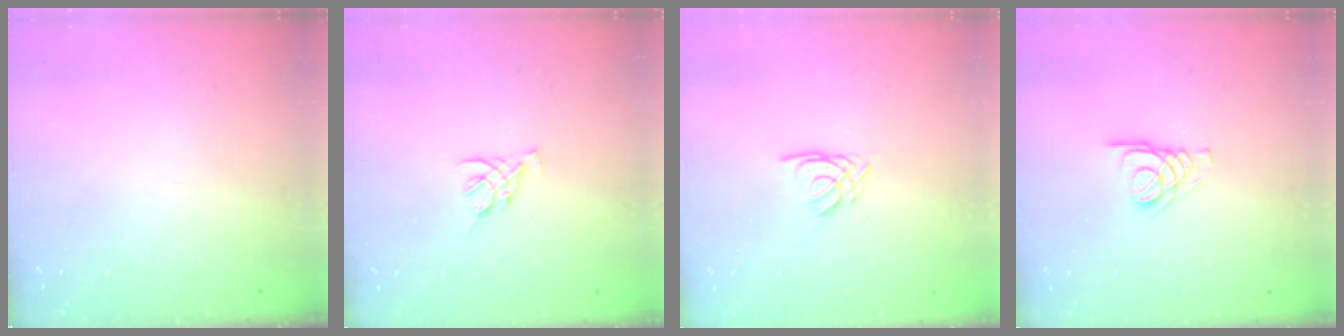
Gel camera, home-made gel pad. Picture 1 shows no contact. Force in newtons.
{"total": 3.2, "press": 3.2, "slide": 0.7}
{"total": 2.2, "press": 2.2, "slide": 0.0}
{"total": 2.8, "press": 2.8, "slide": 0.3}